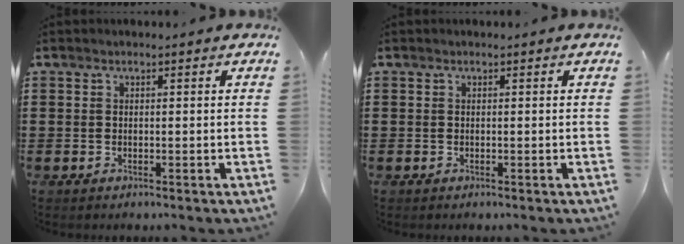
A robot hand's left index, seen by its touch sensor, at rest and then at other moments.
{"total": 0.0}